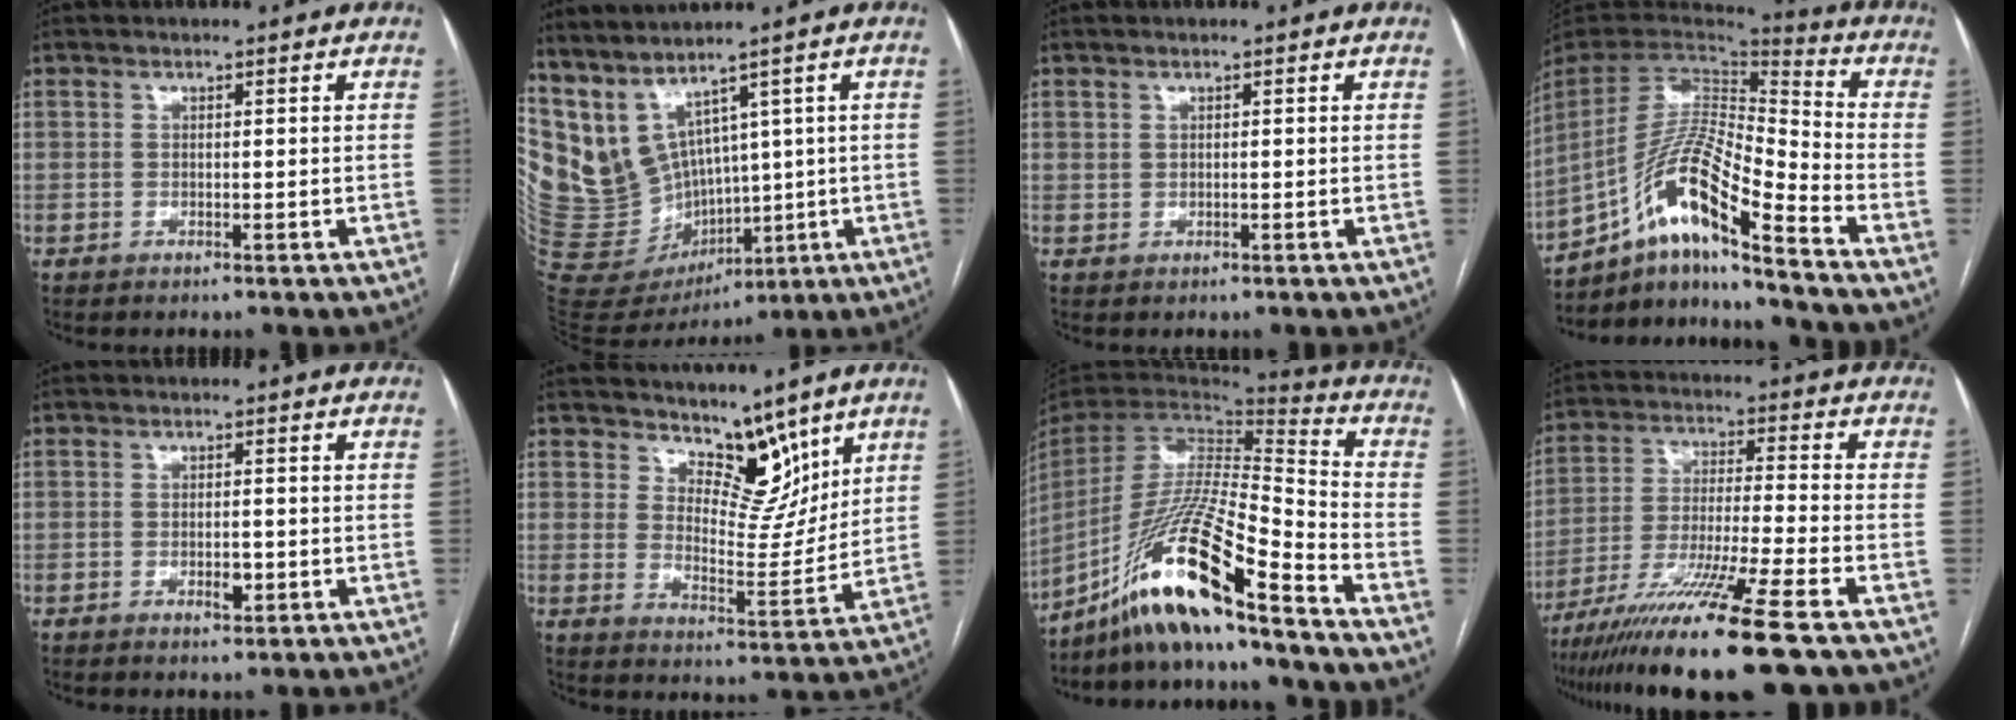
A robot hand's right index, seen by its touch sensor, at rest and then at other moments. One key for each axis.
{"total": 14.0, "fx": 6.1, "fy": 9.9, "fz": 7.7, "tx": -0.175, "ty": 0.017, "tz": 0.169}
{"total": 0.6, "fx": 0.5, "fy": 0.3, "fz": 0.2, "tx": -0.001, "ty": -0.002, "tz": 0.009}
{"total": 16.5, "fx": -10.8, "fy": 1.5, "fz": 12.4, "tx": -0.254, "ty": 0.006, "tz": -0.197}
{"total": 2.4, "fx": -0.8, "fy": 1.1, "fz": 2.0, "tx": -0.032, "ty": 0.000, "tz": -0.008}
{"total": 8.5, "fx": 6.7, "fy": 4.0, "fz": 3.3, "tx": -0.042, "ty": -0.008, "tz": 0.118}
{"total": 19.8, "fx": -14.7, "fy": 0.3, "fz": 13.3, "tx": -0.289, "ty": -0.023, "tz": -0.276}
{"total": 17.3, "fx": -12.3, "fy": -0.8, "fz": 12.2, "tx": -0.222, "ty": -0.048, "tz": -0.214}